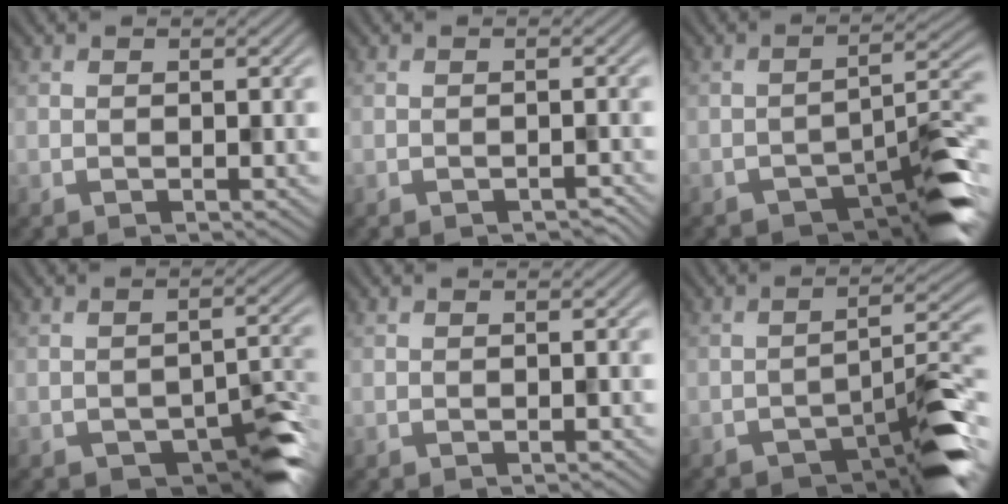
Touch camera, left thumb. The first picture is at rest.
{"total": 0.8, "force": [-0.7, 0.2, 0.3], "torque": [-0.005, -0.001, -0.012]}
{"total": 8.6, "force": [-5.7, 2.5, 5.9], "torque": [-0.073, 0.006, -0.094]}
{"total": 6.3, "force": [-3.8, 2.8, 4.1], "torque": [-0.046, -0.003, -0.052]}
{"total": 0.0}
{"total": 7.9, "force": [-5.5, 1.8, 5.4], "torque": [-0.071, 0.012, -0.090]}